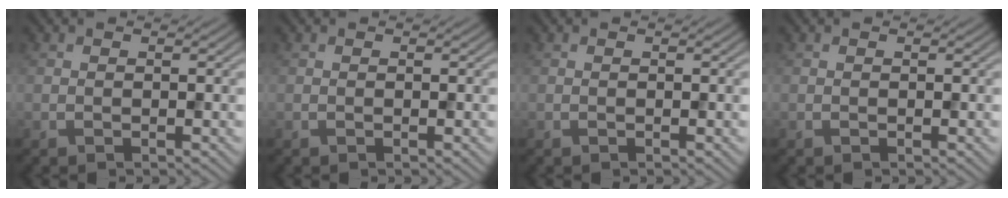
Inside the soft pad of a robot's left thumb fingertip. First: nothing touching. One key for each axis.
{"total": 0.0}
{"total": 0.0}
{"total": 0.0}